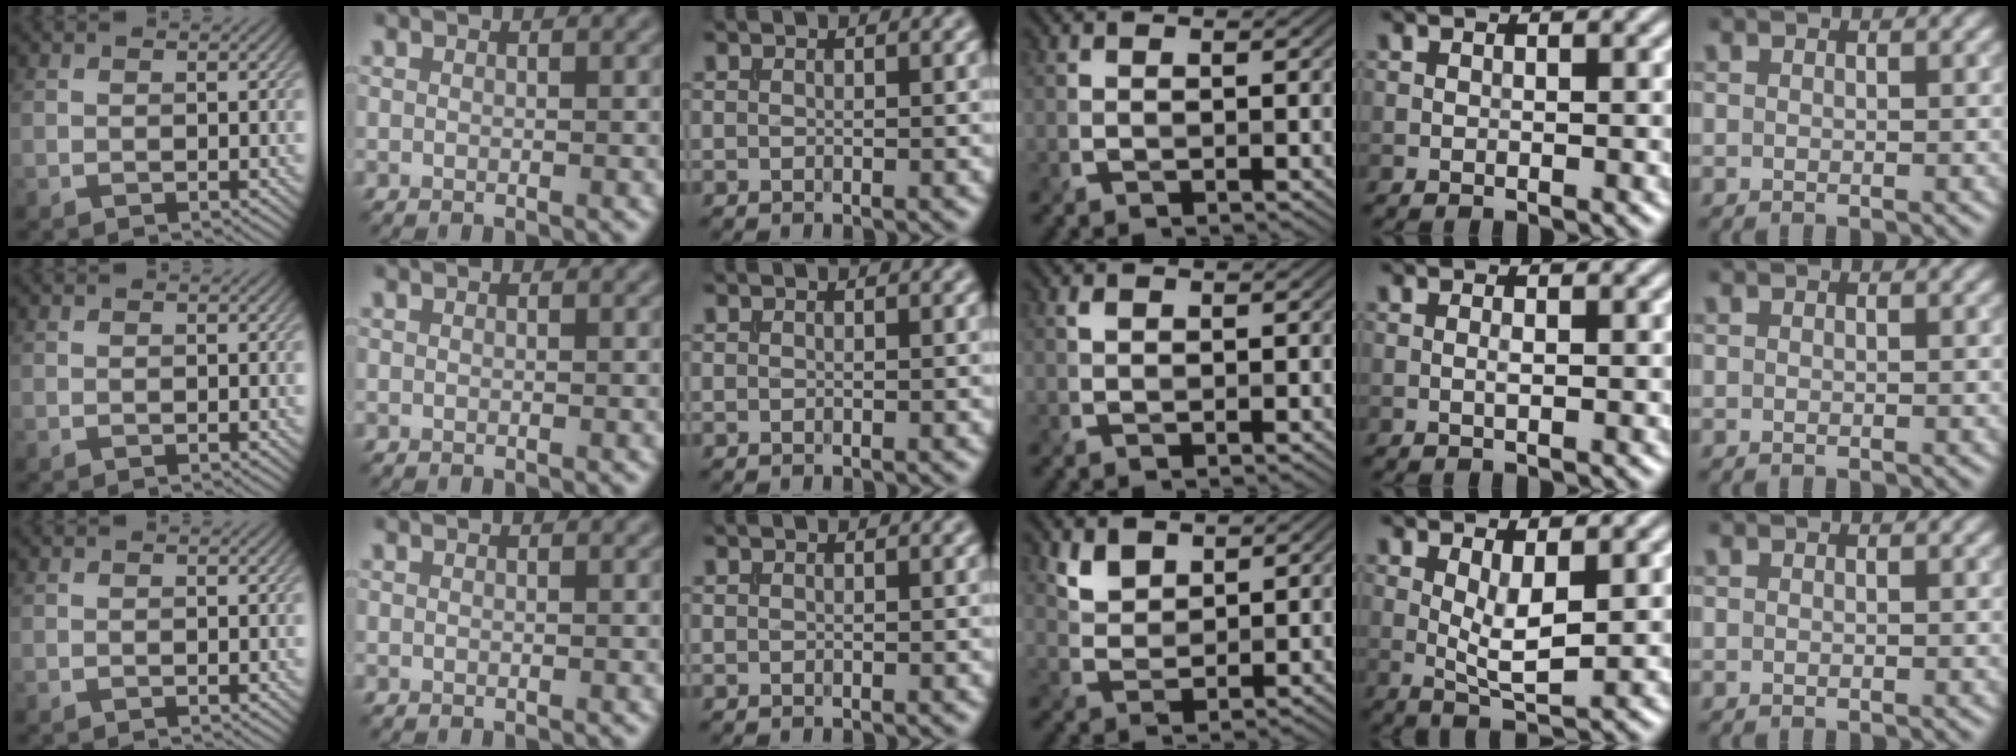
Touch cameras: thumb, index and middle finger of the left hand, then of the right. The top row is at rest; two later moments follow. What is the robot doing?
{"motion": "extract", "object": "file holder"}